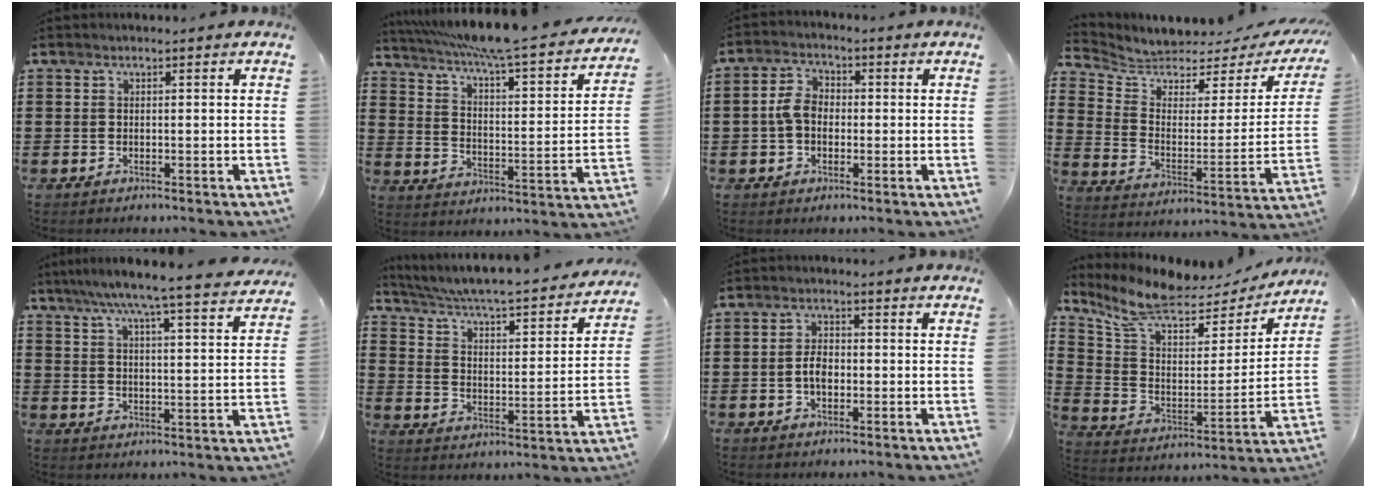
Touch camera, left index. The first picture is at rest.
{"total": 7.1, "force": [5.9, -0.7, 3.9], "torque": [-0.102, -0.051, 0.093]}
{"total": 4.8, "force": [-0.3, 3.4, 3.4], "torque": [-0.085, 0.005, -0.011]}
{"total": 4.2, "force": [3.6, 1.7, 1.2], "torque": [-0.053, -0.033, 0.057]}
{"total": 6.8, "force": [5.9, -0.7, 3.2], "torque": [-0.085, -0.041, 0.097]}
{"total": 4.0, "force": [3.5, 0.0, 2.0], "torque": [-0.060, -0.039, 0.047]}
{"total": 3.2, "force": [-0.5, 1.7, 2.6], "torque": [-0.057, 0.001, -0.013]}
{"total": 8.8, "force": [7.2, 2.9, 4.3], "torque": [-0.119, -0.046, 0.125]}